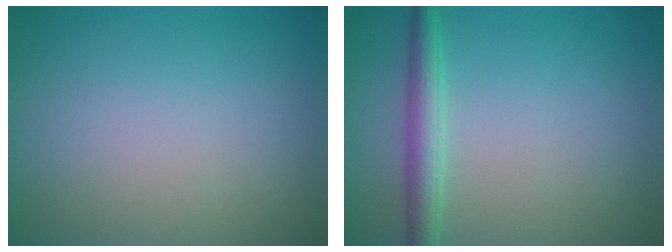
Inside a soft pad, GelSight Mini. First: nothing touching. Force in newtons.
{"total": 2.8, "press": 2.8, "slide": 0.1}